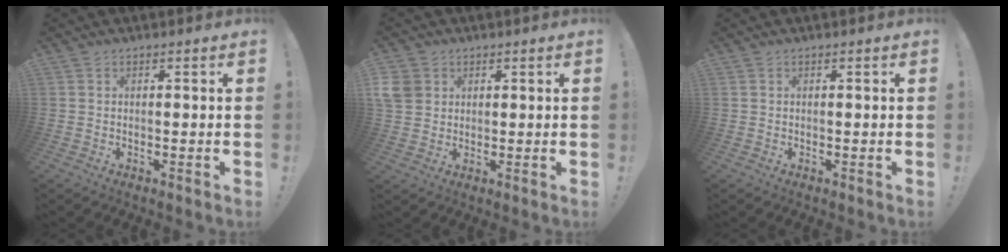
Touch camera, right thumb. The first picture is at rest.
{"total": 6.2, "force": [2.1, 5.3, 2.5], "torque": [-0.055, -0.003, 0.041]}
{"total": 0.0}